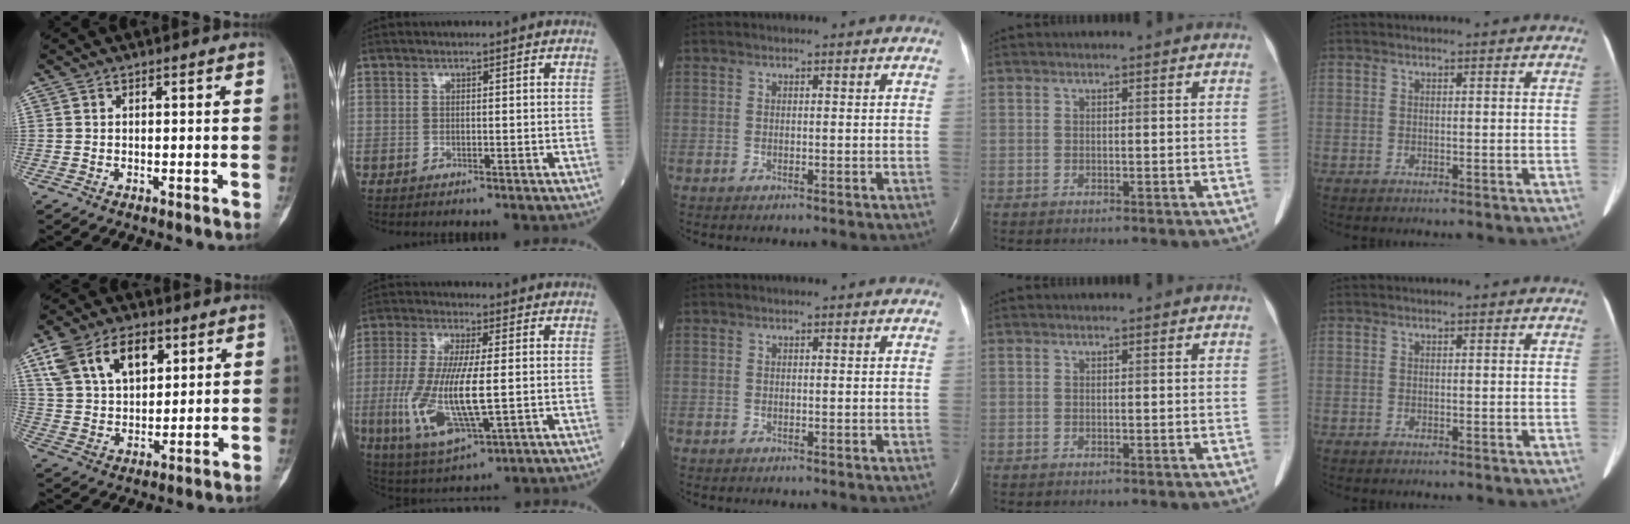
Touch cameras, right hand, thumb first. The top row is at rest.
{"thumb": {"total": 14.3, "force": [6.7, 8.8, 9.1], "torque": [-0.140, -0.009, 0.133]}, "index": {"total": 13.0, "force": [-1.5, 3.2, 12.6], "torque": [-0.271, -0.017, -0.022]}}